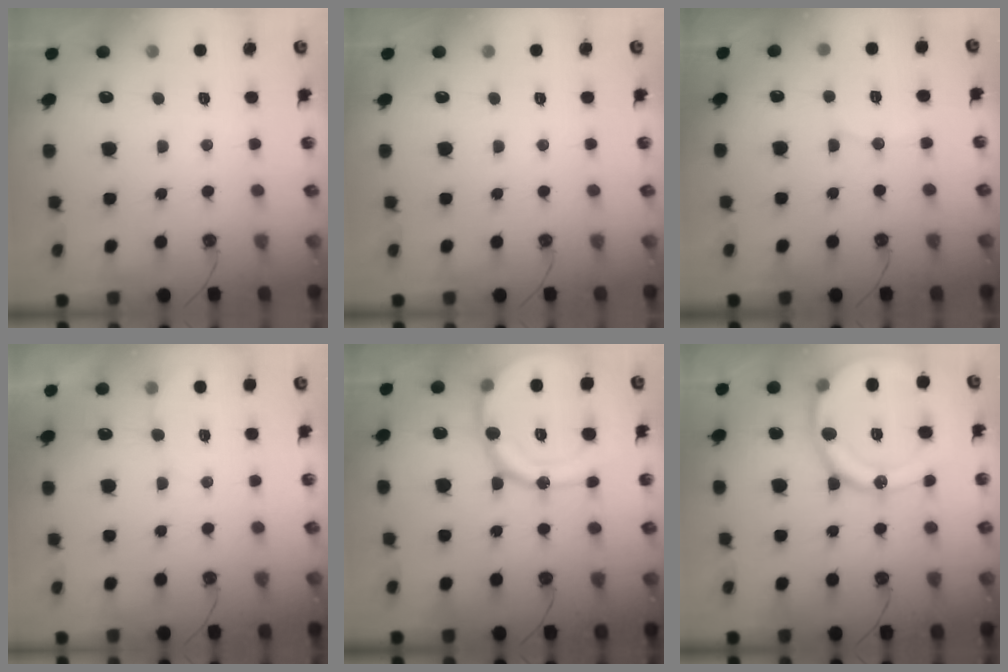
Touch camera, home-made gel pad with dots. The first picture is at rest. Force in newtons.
{"total": 0.0}
{"total": 5.7, "press": 5.7, "slide": 0.3}
{"total": 2.8, "press": 2.8, "slide": 0.3}
{"total": 21.6, "press": 21.3, "slide": 3.6}
{"total": 25.1, "press": 24.8, "slide": 3.2}